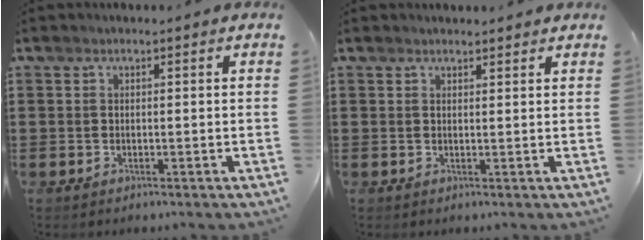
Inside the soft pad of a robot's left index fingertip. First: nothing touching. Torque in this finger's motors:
{"motor_torque": [-0.05, 0.00, 0.03, -0.01]}